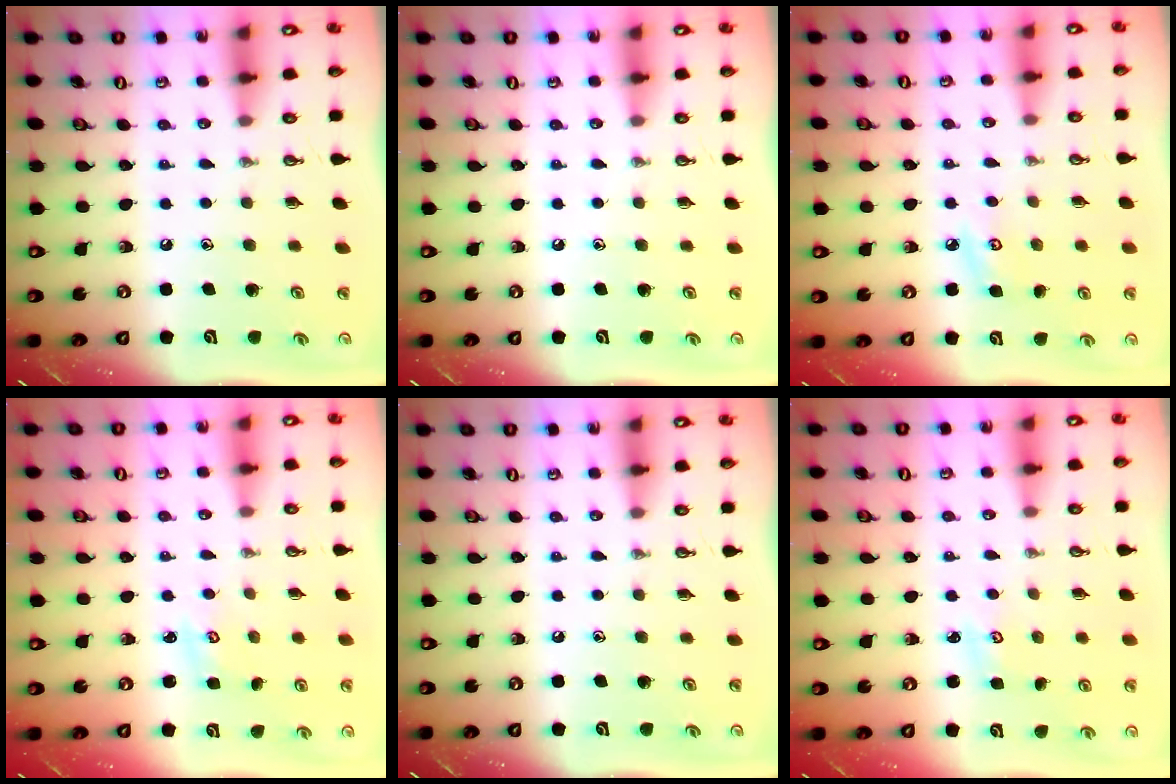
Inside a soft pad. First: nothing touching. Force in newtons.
{"total": 0.0}
{"total": 4.8, "press": 4.7, "slide": 0.5}
{"total": 1.7, "press": 1.7, "slide": 0.2}
{"total": 0.0}
{"total": 2.0, "press": 2.0, "slide": 0.4}